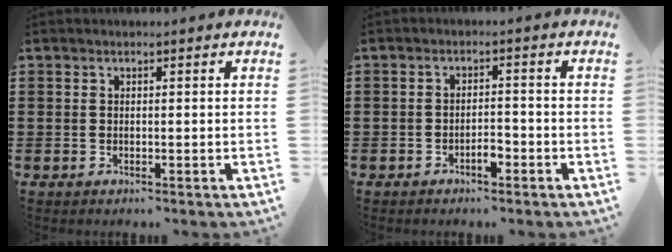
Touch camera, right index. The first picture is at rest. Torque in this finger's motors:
{"motor_torque": [0.83, 0.68, 0.08, 0.03]}